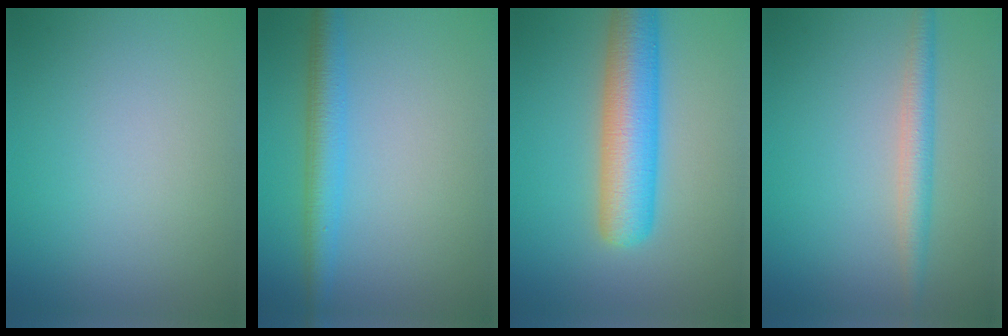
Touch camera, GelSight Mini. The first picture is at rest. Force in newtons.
{"total": 3.6, "press": 3.5, "slide": 0.2}
{"total": 7.7, "press": 7.7, "slide": 0.2}
{"total": 2.7, "press": 2.7, "slide": 0.0}